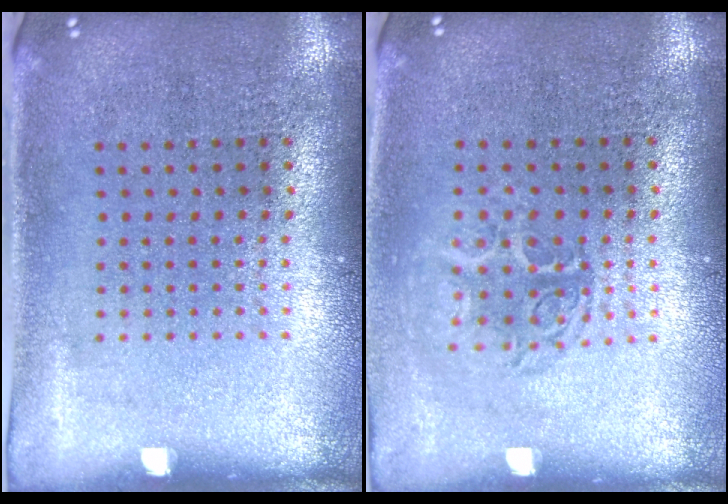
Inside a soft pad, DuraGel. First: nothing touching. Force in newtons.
{"total": 1.1, "press": 1.0, "slide": 0.5}